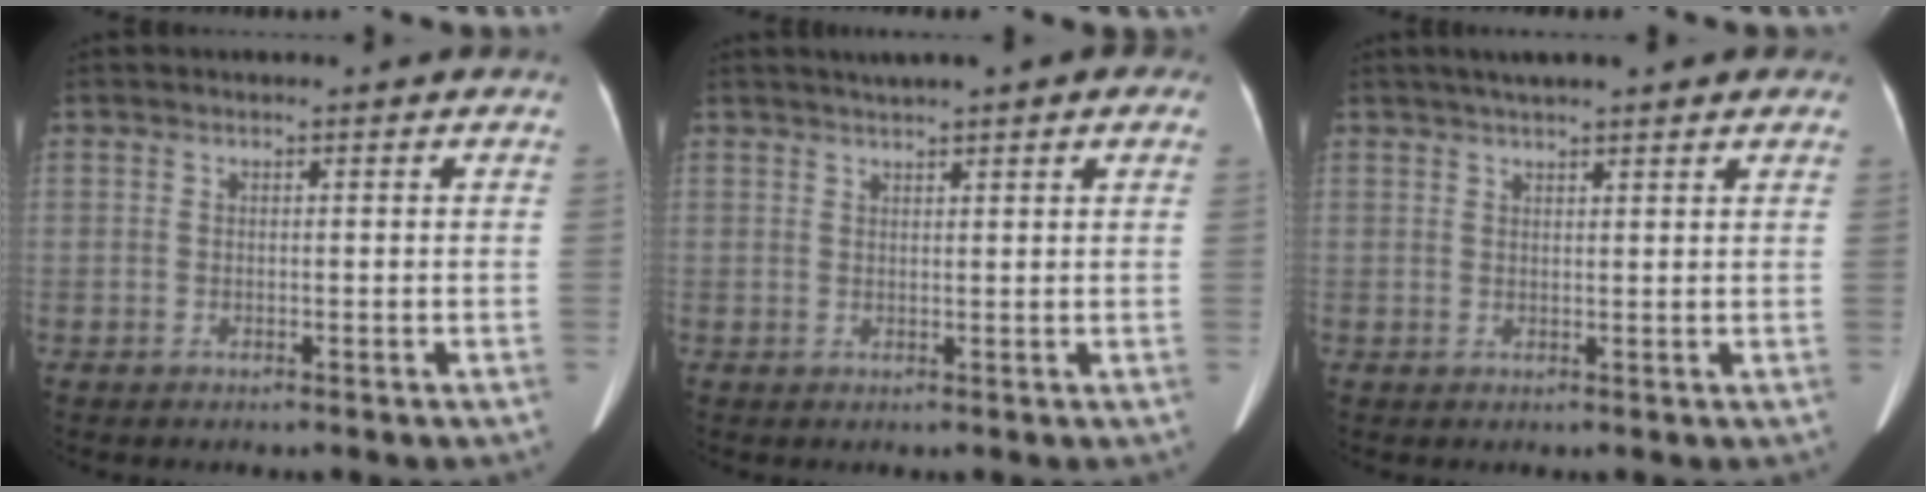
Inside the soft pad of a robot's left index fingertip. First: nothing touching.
{"total": 6.2, "force": [4.5, 0.8, 4.2], "torque": [-0.058, 0.035, 0.060]}
{"total": 9.2, "force": [7.4, 1.6, 5.2], "torque": [-0.066, 0.035, 0.097]}